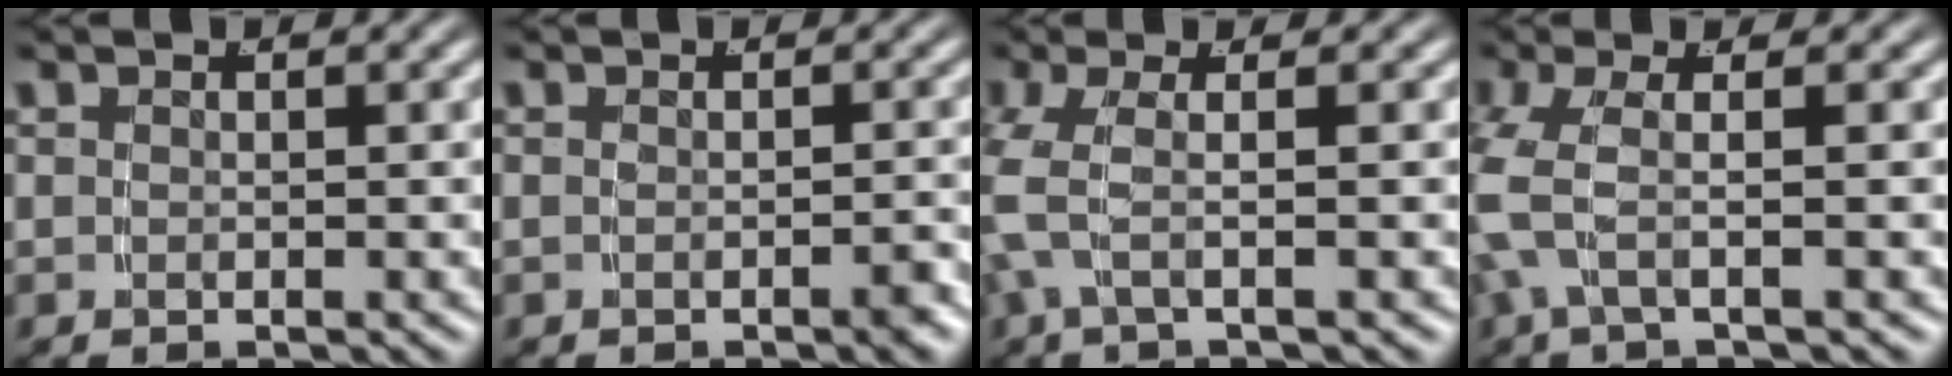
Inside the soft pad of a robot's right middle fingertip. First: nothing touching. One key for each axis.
{"total": 1.0, "fx": -0.8, "fy": 0.0, "fz": 0.6, "tx": -0.007, "ty": 0.007, "tz": -0.018}
{"total": 3.7, "fx": 0.5, "fy": 1.4, "fz": 3.4, "tx": -0.070, "ty": 0.013, "tz": 0.001}
{"total": 3.9, "fx": 0.2, "fy": 1.5, "fz": 3.6, "tx": -0.084, "ty": 0.004, "tz": -0.001}